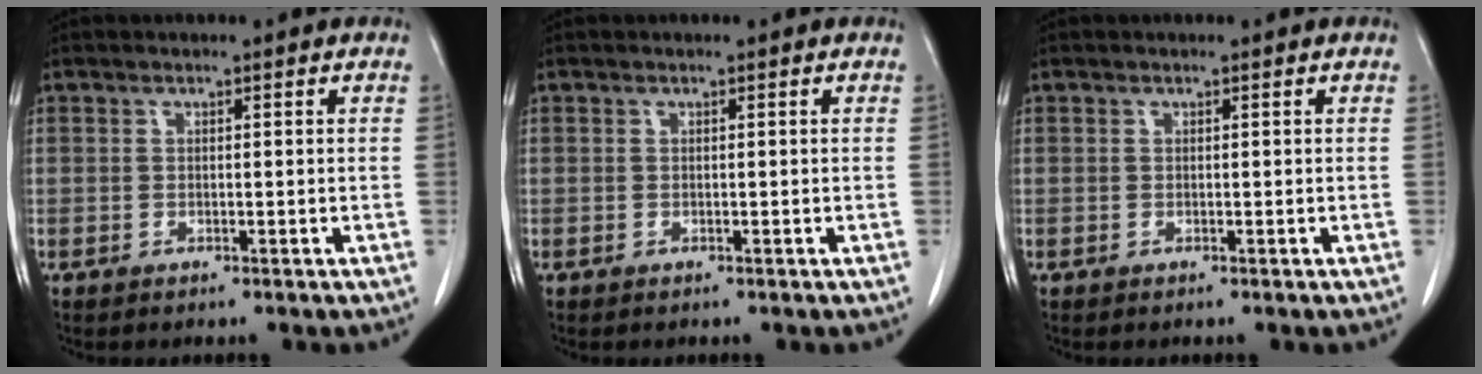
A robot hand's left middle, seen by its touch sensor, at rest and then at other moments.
{"total": 0.0}
{"total": 0.0}